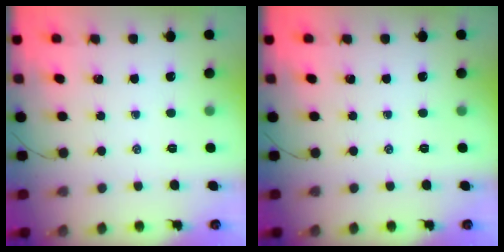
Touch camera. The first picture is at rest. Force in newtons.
{"total": 0.0}